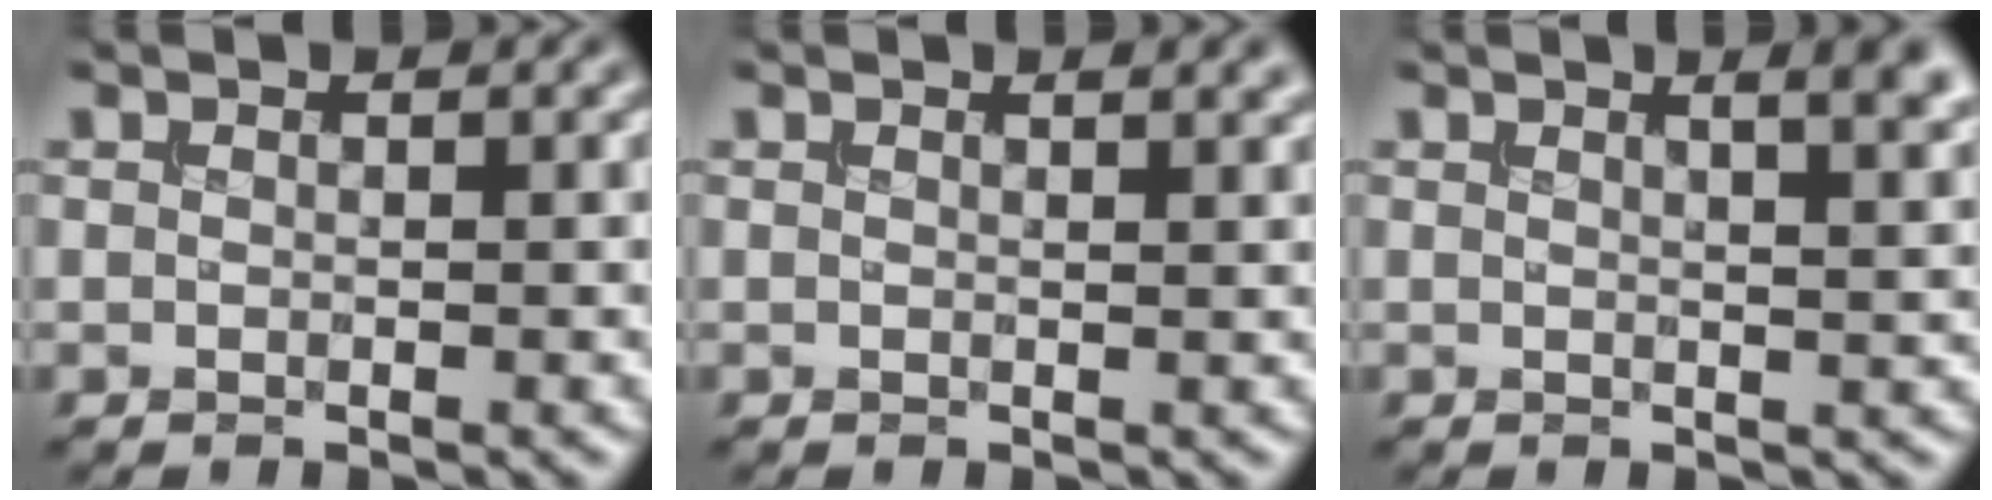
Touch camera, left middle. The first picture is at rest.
{"total": 1.9, "force": [1.3, 0.7, 1.1], "torque": [-0.007, 0.003, 0.009]}
{"total": 5.3, "force": [2.9, 2.1, 3.8], "torque": [-0.016, 0.028, 0.009]}